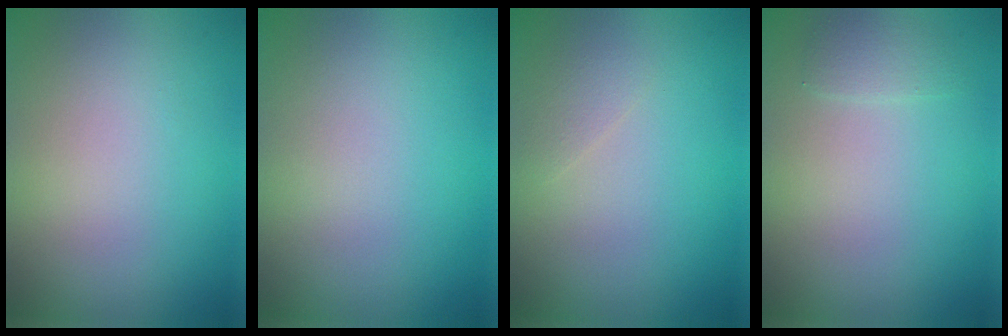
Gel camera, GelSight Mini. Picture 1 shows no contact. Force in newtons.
{"total": 0.0}
{"total": 0.8, "press": 0.8, "slide": 0.0}
{"total": 1.1, "press": 1.1, "slide": 0.2}